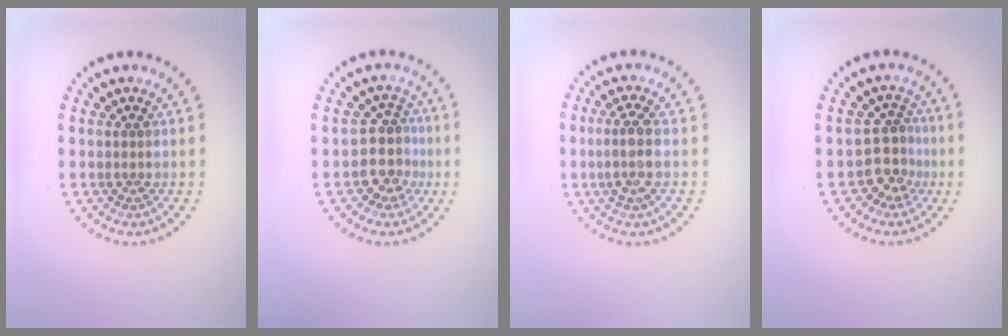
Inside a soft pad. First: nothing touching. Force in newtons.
{"total": 3.2, "press": 2.6, "slide": 1.9}
{"total": 2.4, "press": 2.2, "slide": 1.1}
{"total": 2.8, "press": 2.2, "slide": 1.7}